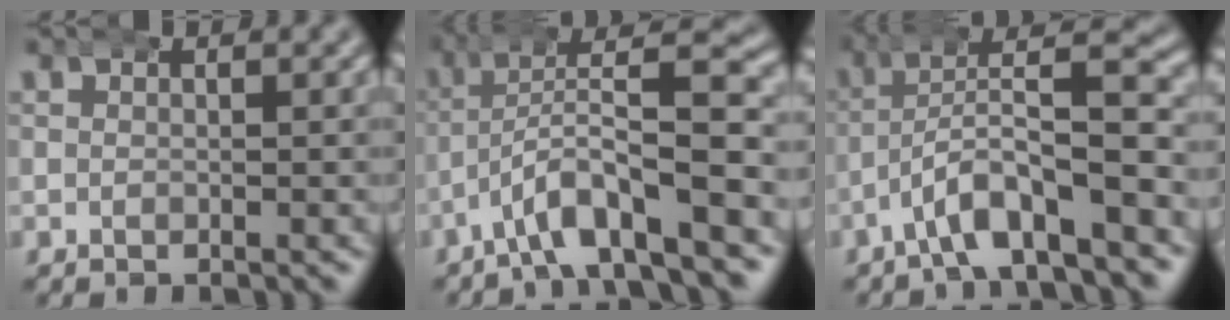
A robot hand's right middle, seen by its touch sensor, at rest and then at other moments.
{"total": 7.4, "force": [-1.3, 2.8, 6.7], "torque": [-0.112, 0.005, -0.017]}
{"total": 6.4, "force": [-2.1, 2.2, 5.6], "torque": [-0.101, -0.002, -0.030]}